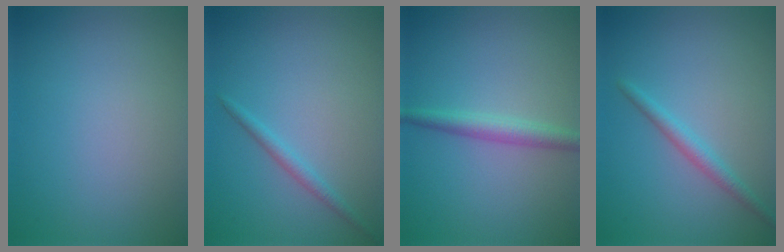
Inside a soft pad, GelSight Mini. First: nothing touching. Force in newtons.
{"total": 1.3, "press": 1.3, "slide": 0.0}
{"total": 2.3, "press": 2.3, "slide": 0.0}
{"total": 1.8, "press": 1.8, "slide": 0.0}